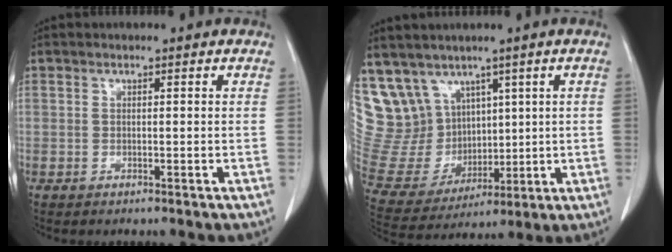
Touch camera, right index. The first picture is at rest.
{"total": 16.0, "force": [8.1, 12.7, 5.1], "torque": [-0.137, 0.066, 0.195]}